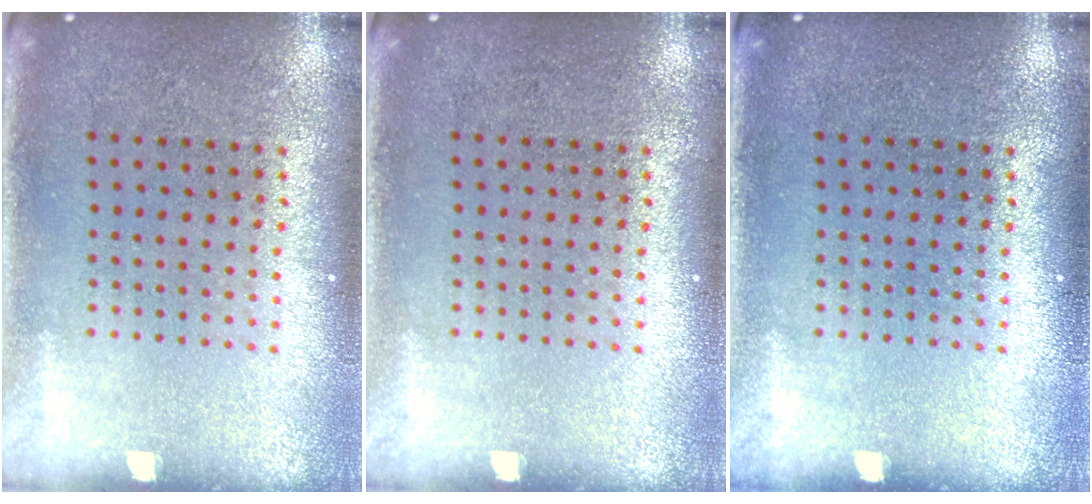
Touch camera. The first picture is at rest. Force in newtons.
{"total": 0.0}
{"total": 0.0}